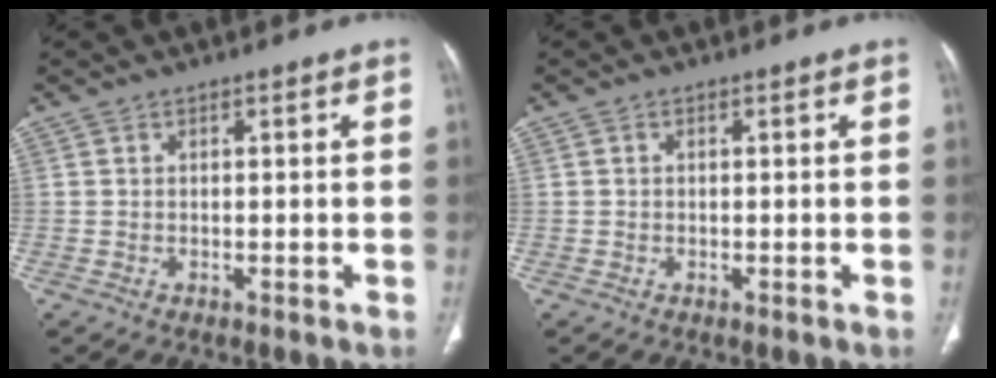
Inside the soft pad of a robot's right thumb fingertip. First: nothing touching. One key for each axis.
{"total": 0.0}